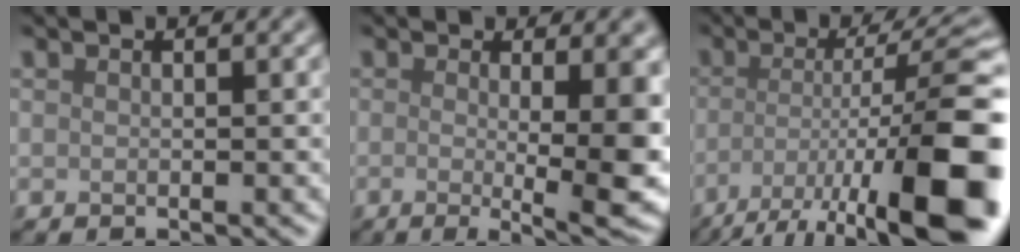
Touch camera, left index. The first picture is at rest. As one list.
[{"total": 10.3, "force": [-0.6, 2.8, 9.9], "torque": [-0.111, -0.008, -0.008]}, {"total": 14.9, "force": [-6.4, 3.7, 13.0], "torque": [-0.200, -0.006, -0.103]}]